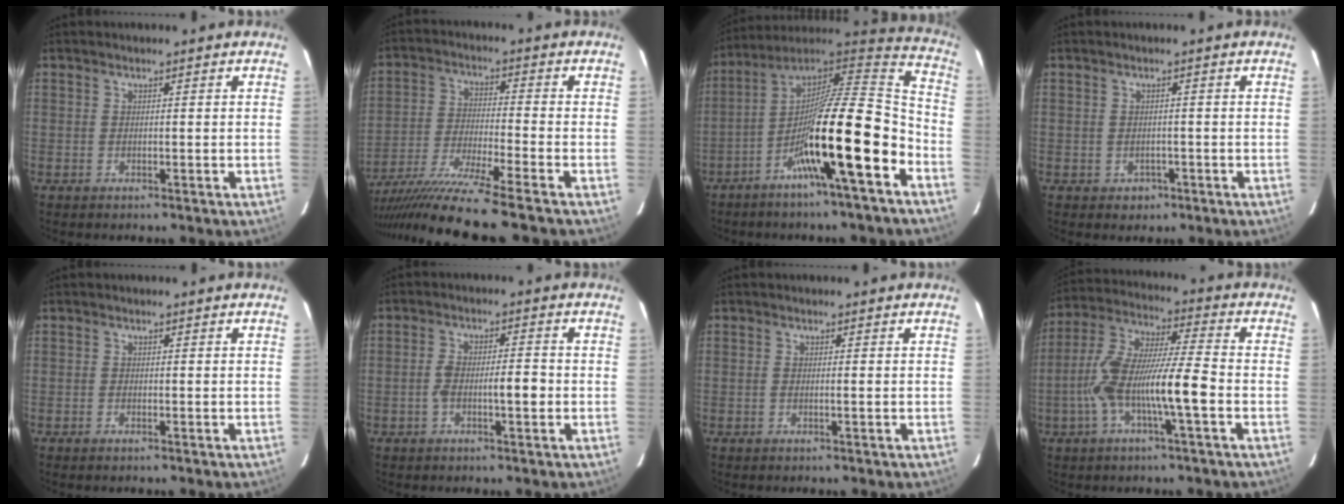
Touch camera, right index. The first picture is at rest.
{"total": 13.2, "force": [-11.1, -2.4, 6.7], "torque": [-0.110, -0.029, -0.189]}
{"total": 19.6, "force": [-8.1, 0.8, 17.8], "torque": [-0.297, 0.002, -0.141]}
{"total": 2.0, "force": [-0.9, 1.6, 0.5], "torque": [-0.005, 0.005, -0.008]}
{"total": 0.5, "force": [-0.4, 0.1, 0.3], "torque": [-0.008, 0.000, -0.004]}
{"total": 4.9, "force": [-1.3, 1.1, 4.6], "torque": [-0.087, 0.015, -0.019]}
{"total": 0.6, "force": [-0.2, -0.1, 0.6], "torque": [-0.013, 0.001, -0.003]}
{"total": 12.8, "force": [-3.6, 1.0, 12.2], "torque": [-0.249, 0.014, -0.072]}